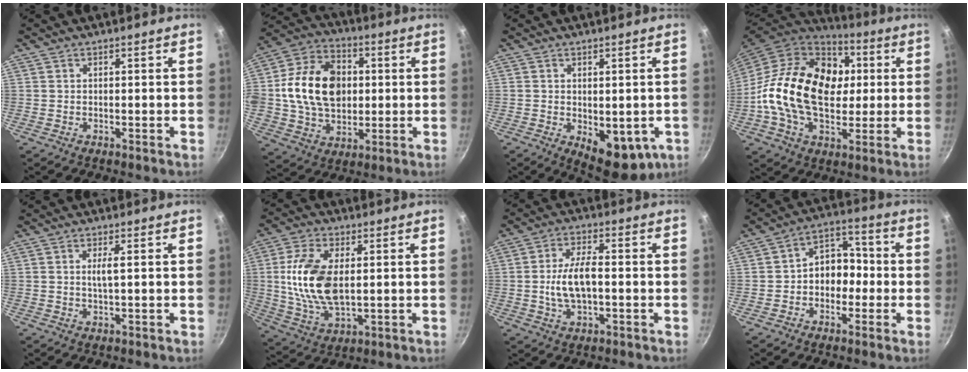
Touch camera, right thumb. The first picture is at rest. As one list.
[{"total": 18.5, "force": [1.5, 13.9, 12.2], "torque": [-0.187, 0.017, 0.021]}, {"total": 10.9, "force": [-2.5, 6.1, 8.7], "torque": [-0.089, -0.014, -0.017]}, {"total": 25.4, "force": [1.4, 17.5, 18.4], "torque": [-0.288, 0.022, 0.016]}, {"total": 2.4, "force": [0.4, 0.1, 2.3], "torque": [-0.050, -0.001, 0.009]}, {"total": 14.4, "force": [1.5, 7.8, 12.0], "torque": [-0.229, -0.002, 0.032]}, {"total": 8.6, "force": [-0.8, 4.0, 7.6], "torque": [-0.141, 0.020, -0.016]}, {"total": 8.8, "force": [-1.4, 6.8, 5.3], "torque": [-0.023, 0.038, -0.034]}]